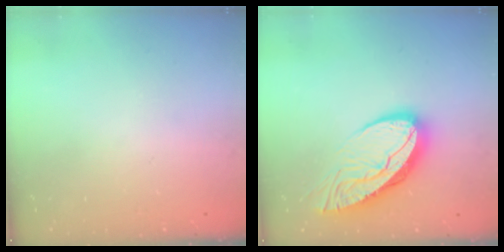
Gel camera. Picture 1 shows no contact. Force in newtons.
{"total": 16.0, "press": 16.0, "slide": 1.5}